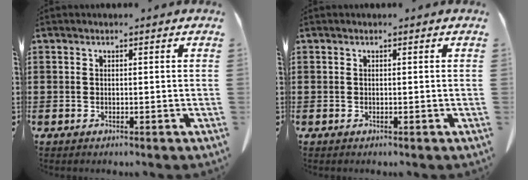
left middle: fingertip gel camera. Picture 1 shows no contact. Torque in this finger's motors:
{"motor_torque": [-1.12, -1.02, 0.01, -0.01]}